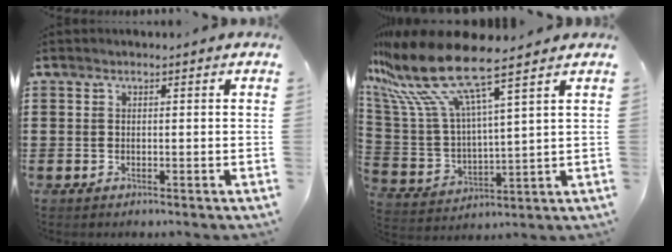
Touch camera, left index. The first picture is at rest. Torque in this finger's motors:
{"motor_torque": [2.14, 0.00, 1.06, 0.21]}